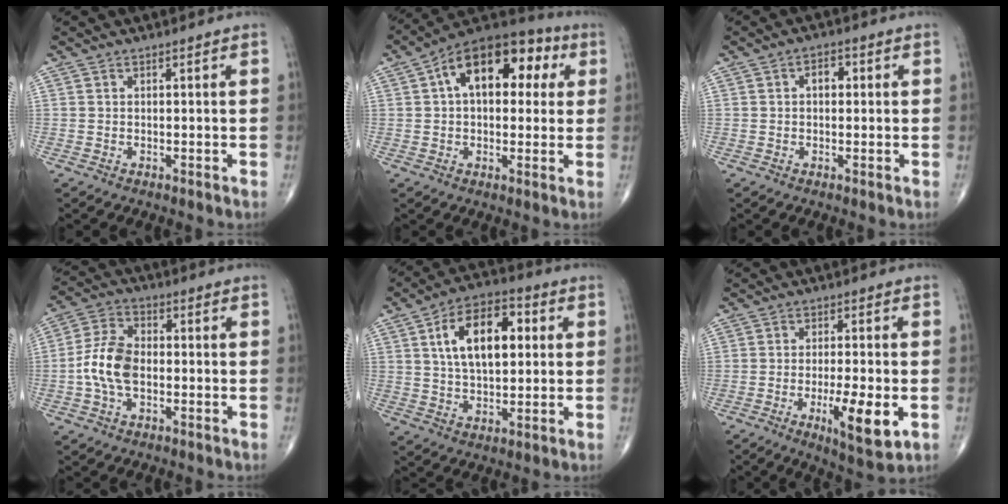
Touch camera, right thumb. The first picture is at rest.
{"total": 17.4, "force": [4.4, 10.1, 13.4], "torque": [-0.160, 0.032, 0.055]}
{"total": 2.9, "force": [0.4, 1.9, 2.1], "torque": [-0.021, 0.011, 0.003]}
{"total": 9.1, "force": [-1.4, 5.4, 7.2], "torque": [-0.149, 0.024, -0.035]}
{"total": 14.6, "force": [3.4, 7.9, 11.8], "torque": [-0.175, 0.009, 0.053]}
{"total": 9.9, "force": [-3.0, 2.3, 9.1], "torque": [-0.145, -0.010, -0.043]}